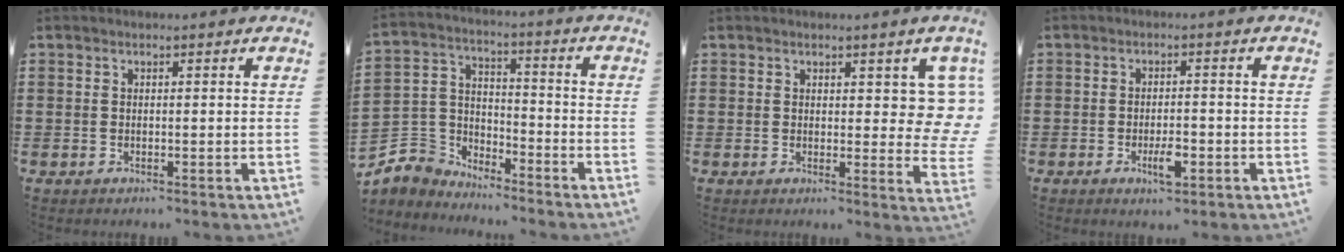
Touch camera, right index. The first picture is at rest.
{"total": 5.0, "force": [-3.9, 3.1, -0.1], "torque": [-0.038, -0.001, -0.089]}
{"total": 5.8, "force": [2.2, 3.0, 4.4], "torque": [-0.042, -0.009, 0.033]}
{"total": 3.9, "force": [-1.6, 1.3, 3.2], "torque": [-0.060, 0.001, -0.029]}